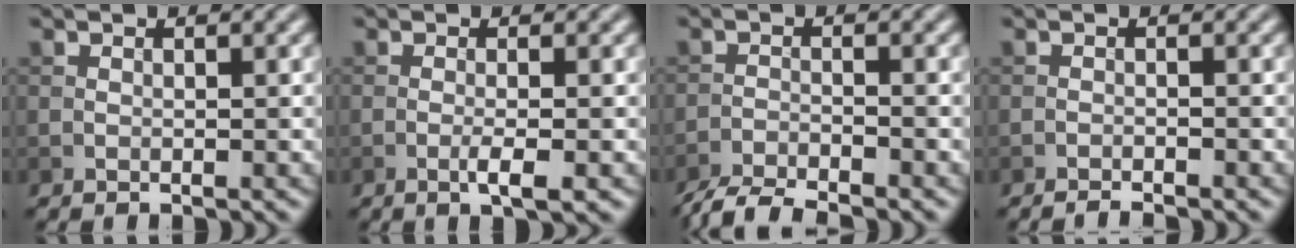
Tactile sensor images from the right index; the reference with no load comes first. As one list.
[{"total": 2.2, "force": [-0.7, 0.4, 2.0], "torque": [-0.033, 0.001, -0.016]}, {"total": 4.7, "force": [-4.2, 0.6, 1.9], "torque": [-0.040, -0.008, -0.086]}, {"total": 1.2, "force": [-1.1, 0.0, 0.4], "torque": [-0.006, 0.002, -0.021]}]